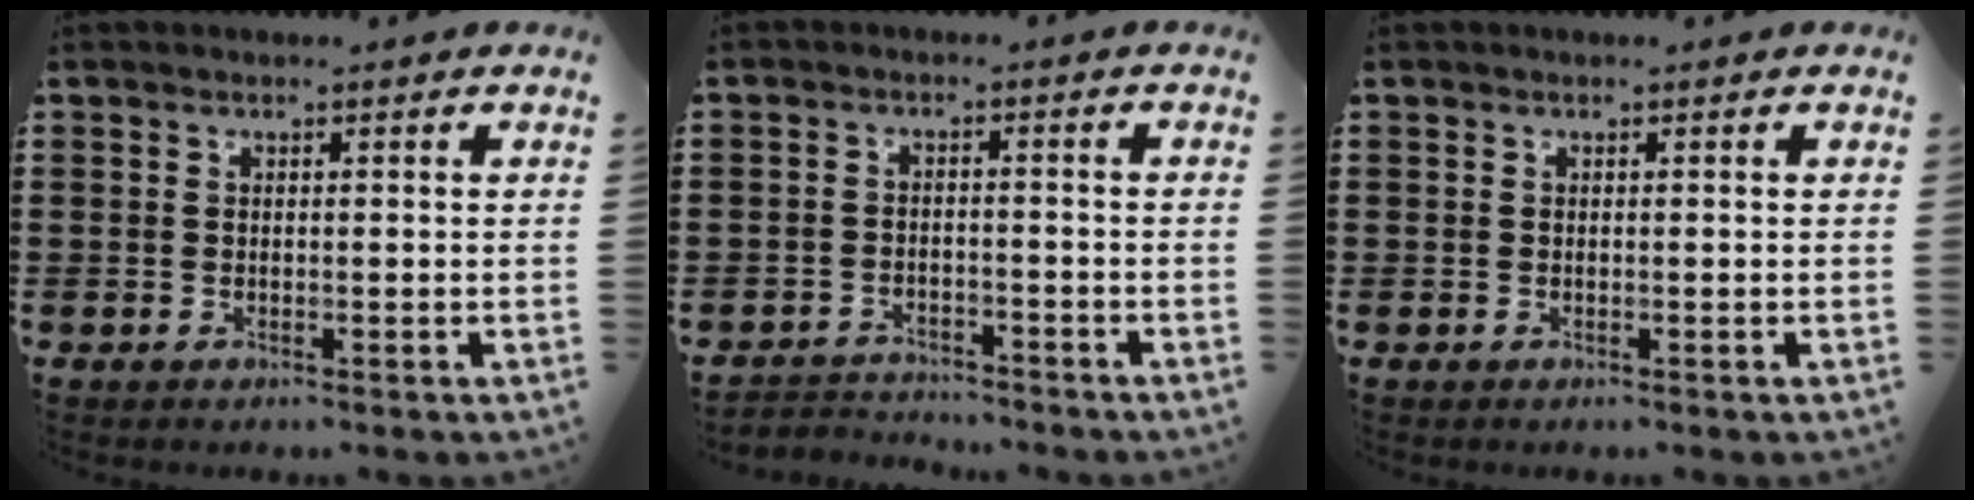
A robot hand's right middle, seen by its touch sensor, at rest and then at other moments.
{"total": 2.9, "force": [-2.8, 0.6, -0.3], "torque": [-0.006, -0.003, -0.061]}
{"total": 0.0}